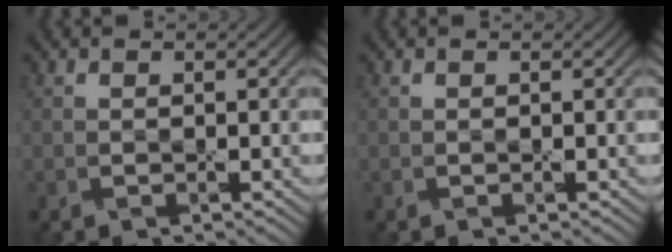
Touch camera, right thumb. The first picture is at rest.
{"total": 0.0}